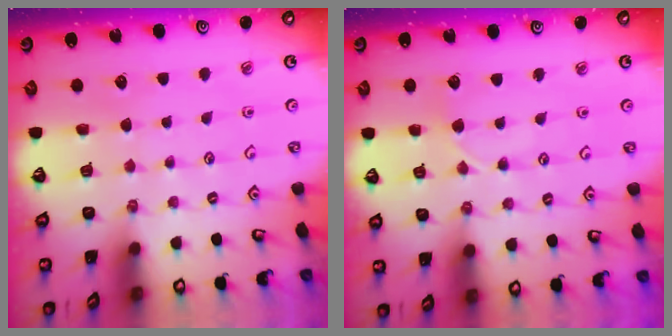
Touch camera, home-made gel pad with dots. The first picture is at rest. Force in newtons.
{"total": 2.2, "press": 2.2, "slide": 0.3}